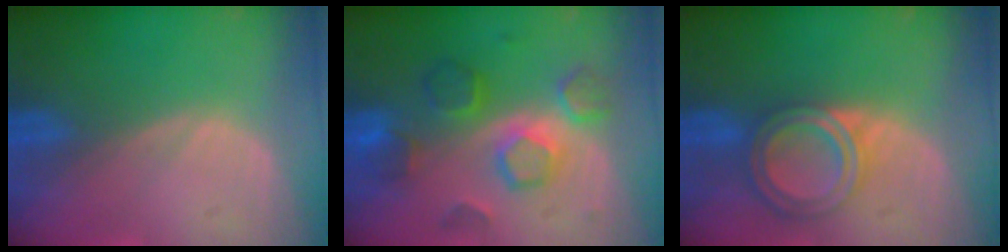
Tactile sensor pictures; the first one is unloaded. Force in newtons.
{"total": 8.3, "press": 8.1, "slide": 2.0}
{"total": 6.6, "press": 5.8, "slide": 3.1}